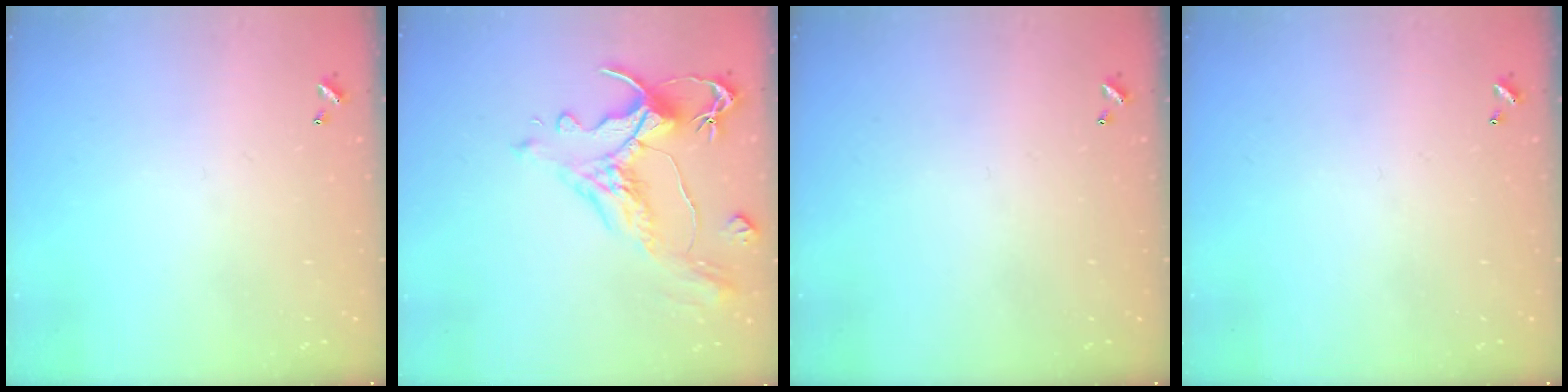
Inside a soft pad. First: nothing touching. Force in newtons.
{"total": 1.5, "press": 0.3, "slide": 1.5}
{"total": 0.0}
{"total": 0.0}